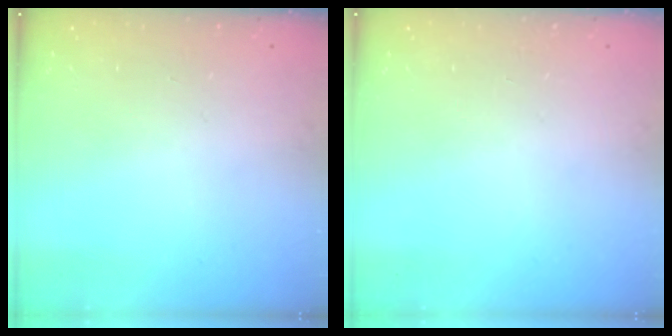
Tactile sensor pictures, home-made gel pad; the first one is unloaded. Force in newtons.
{"total": 0.0}